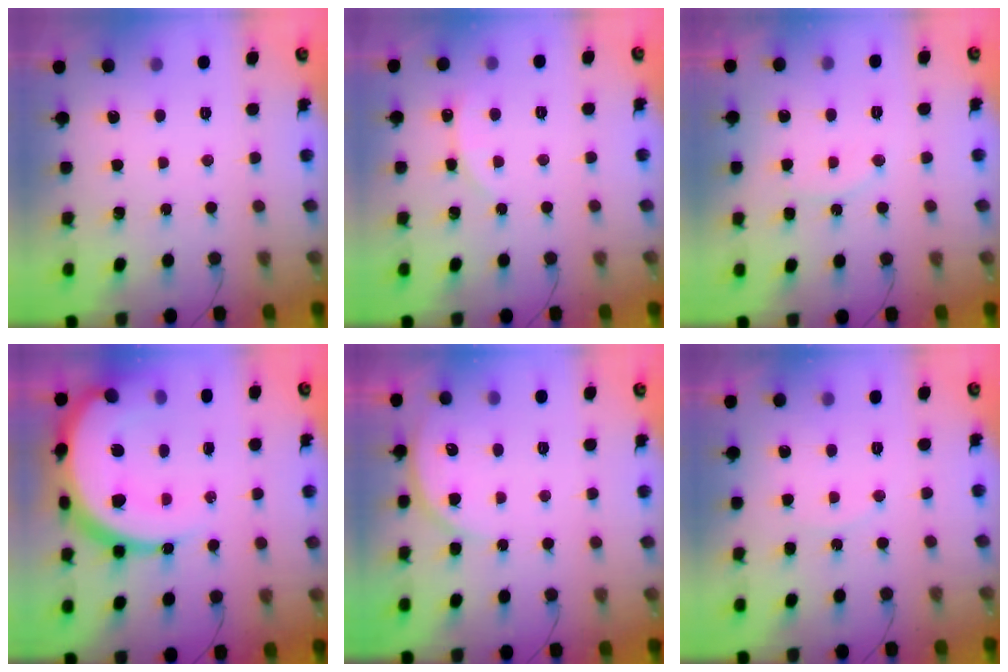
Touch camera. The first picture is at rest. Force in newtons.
{"total": 2.5, "press": 2.5, "slide": 0.3}
{"total": 6.9, "press": 6.9, "slide": 0.3}
{"total": 24.2, "press": 24.1, "slide": 2.1}
{"total": 5.8, "press": 5.8, "slide": 0.3}
{"total": 6.3, "press": 6.3, "slide": 0.5}